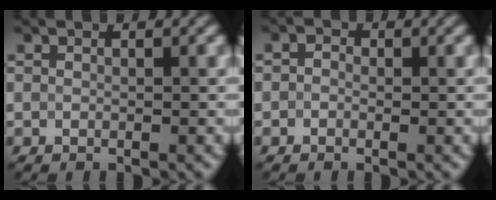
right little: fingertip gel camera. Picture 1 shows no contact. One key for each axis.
{"total": 0.9, "fx": -0.1, "fy": 0.8, "fz": 0.5, "tx": -0.009, "ty": -0.002, "tz": -0.010}